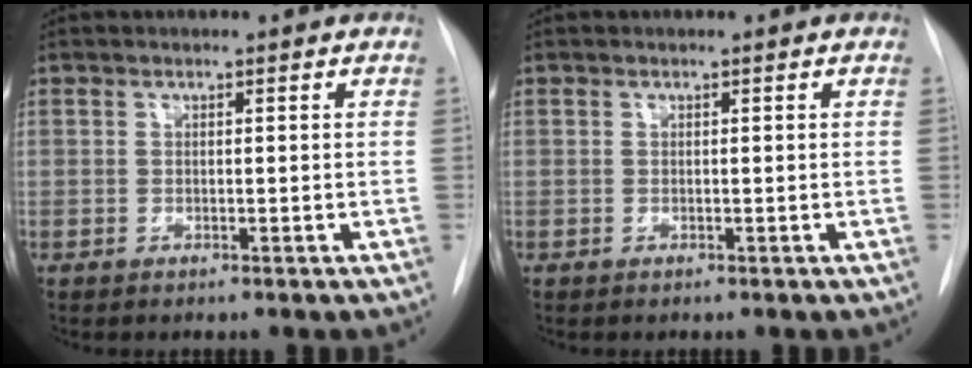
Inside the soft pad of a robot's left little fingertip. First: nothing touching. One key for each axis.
{"total": 0.0}